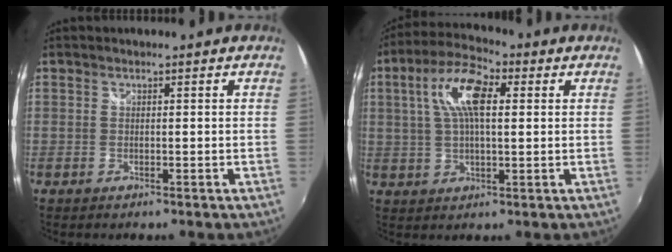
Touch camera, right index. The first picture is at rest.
{"total": 10.6, "force": [2.8, 4.4, 9.2], "torque": [-0.178, 0.025, 0.046]}